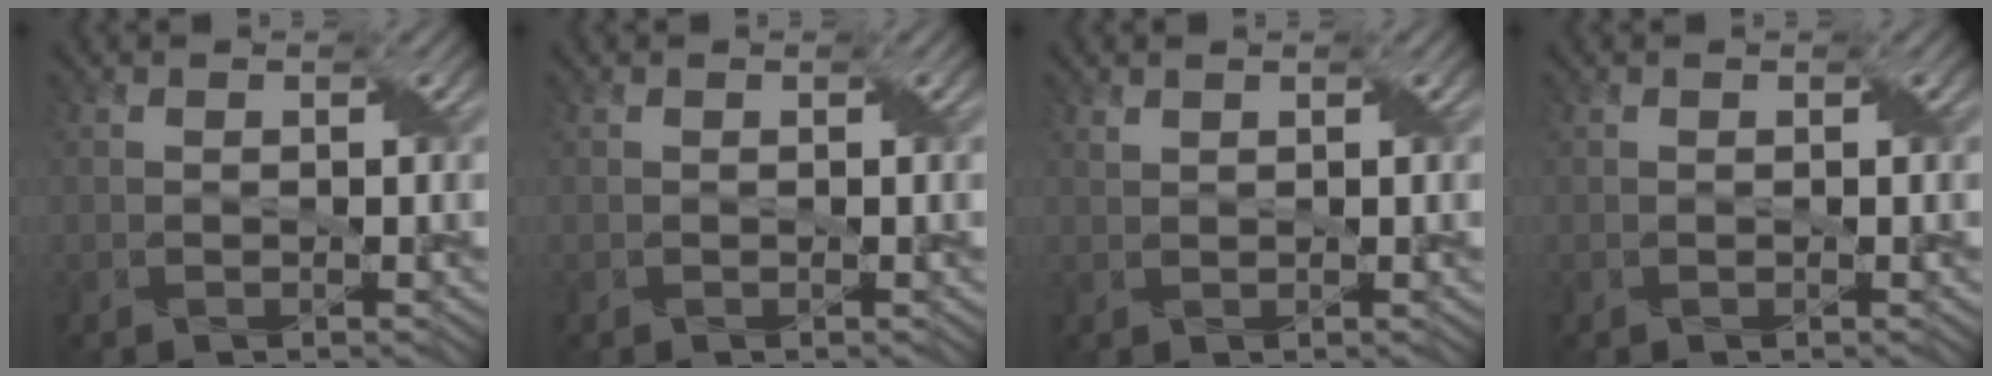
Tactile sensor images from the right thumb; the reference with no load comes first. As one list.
[{"total": 0.0}, {"total": 0.6, "force": [0.5, 0.1, 0.2], "torque": [-0.011, 0.002, 0.013]}, {"total": 0.0}]